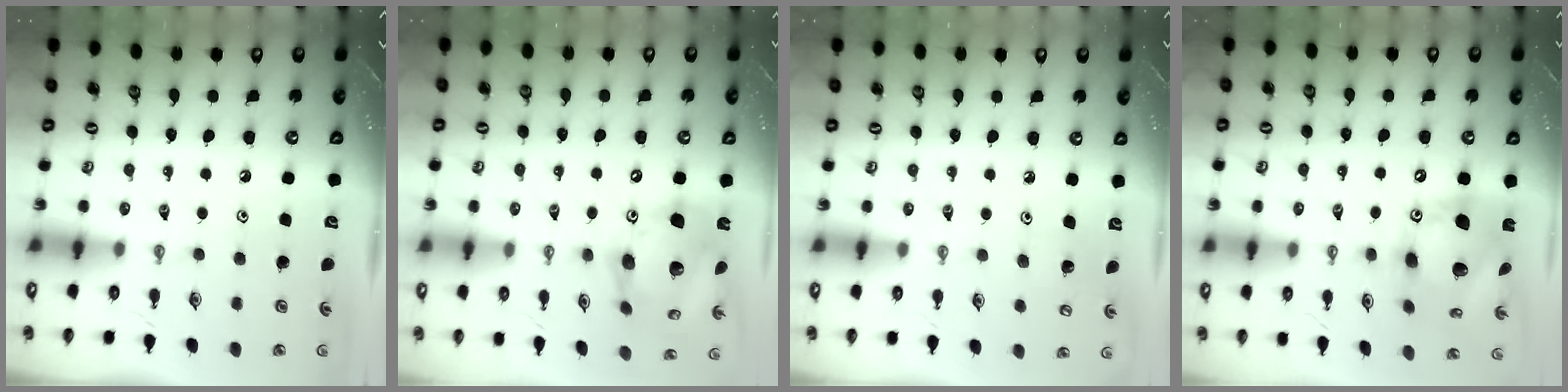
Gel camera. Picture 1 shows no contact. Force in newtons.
{"total": 17.9, "press": 17.6, "slide": 3.2}
{"total": 4.5, "press": 4.5, "slide": 0.4}
{"total": 16.6, "press": 16.5, "slide": 1.8}